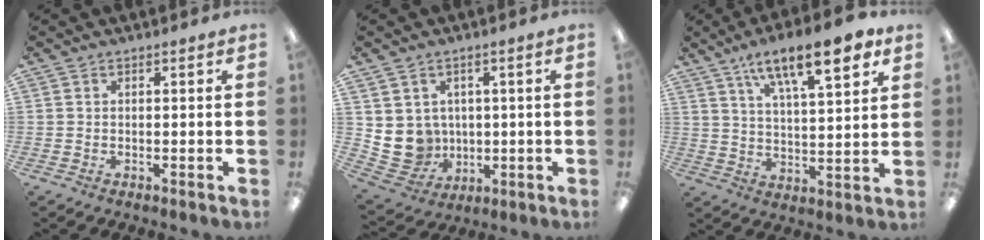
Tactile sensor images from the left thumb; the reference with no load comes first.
{"total": 7.1, "force": [1.1, 7.0, 0.8], "torque": [-0.045, -0.014, 0.030]}
{"total": 14.8, "force": [9.9, 4.7, 9.9], "torque": [-0.151, -0.048, 0.159]}